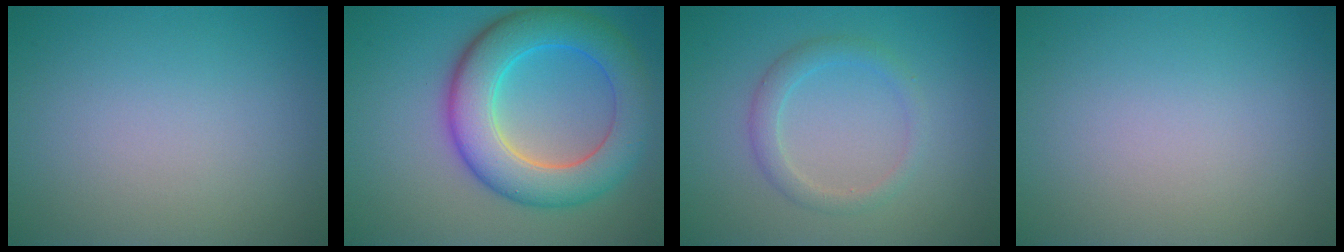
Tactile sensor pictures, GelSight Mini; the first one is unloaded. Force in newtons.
{"total": 8.5, "press": 8.5, "slide": 0.6}
{"total": 2.1, "press": 2.1, "slide": 0.2}
{"total": 0.0}